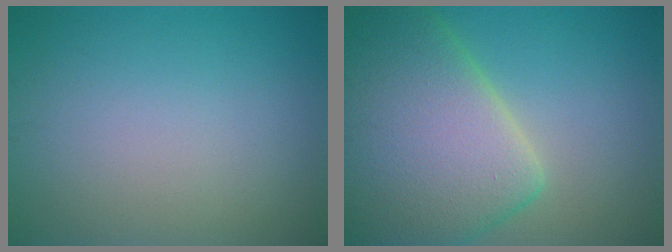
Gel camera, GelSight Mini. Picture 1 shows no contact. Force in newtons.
{"total": 12.3, "press": 12.3, "slide": 0.9}